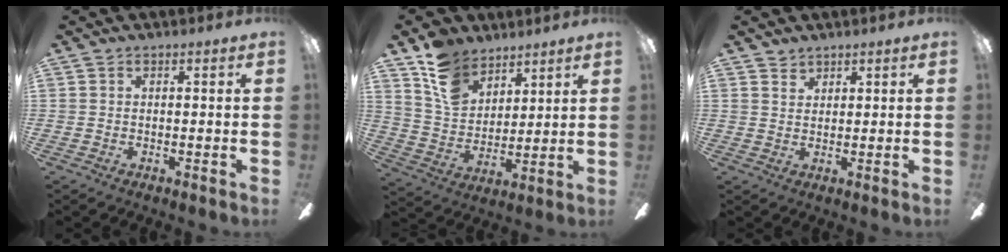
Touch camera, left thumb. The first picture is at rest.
{"total": 12.7, "force": [9.2, 7.9, 4.1], "torque": [-0.097, -0.043, 0.183]}
{"total": 2.1, "force": [1.9, 0.9, 0.0], "torque": [0.006, -0.008, 0.036]}